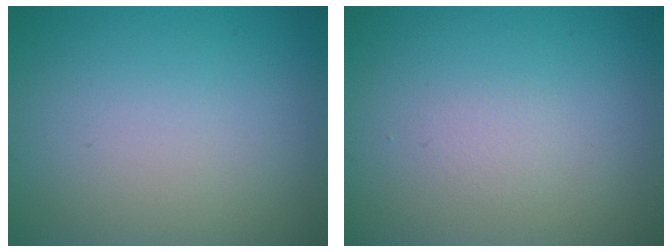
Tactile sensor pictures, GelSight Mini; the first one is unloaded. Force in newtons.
{"total": 0.7, "press": 0.7, "slide": 0.0}